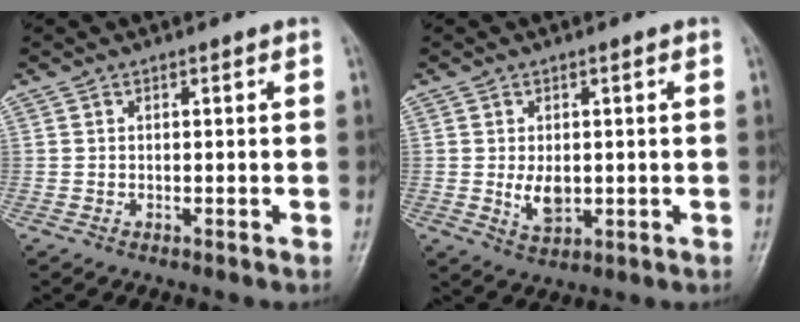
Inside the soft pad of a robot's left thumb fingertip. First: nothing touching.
{"total": 4.6, "force": [-0.1, 2.9, 3.6], "torque": [-0.051, -0.008, 0.007]}